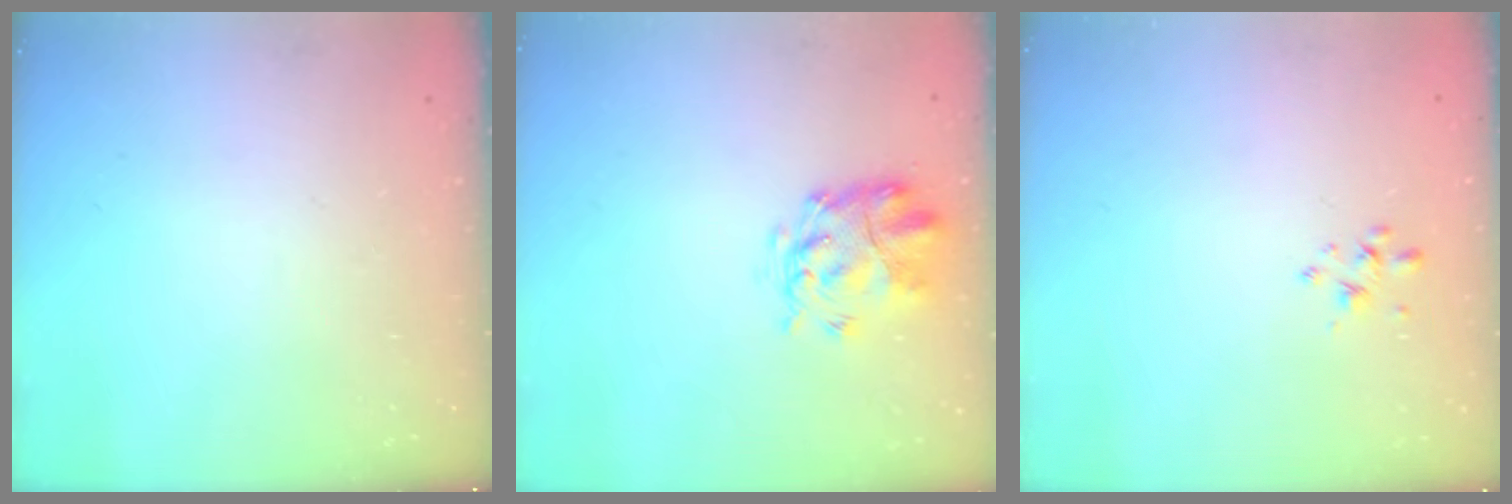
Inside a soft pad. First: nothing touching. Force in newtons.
{"total": 3.8, "press": 3.5, "slide": 1.6}
{"total": 2.6, "press": 2.4, "slide": 0.8}